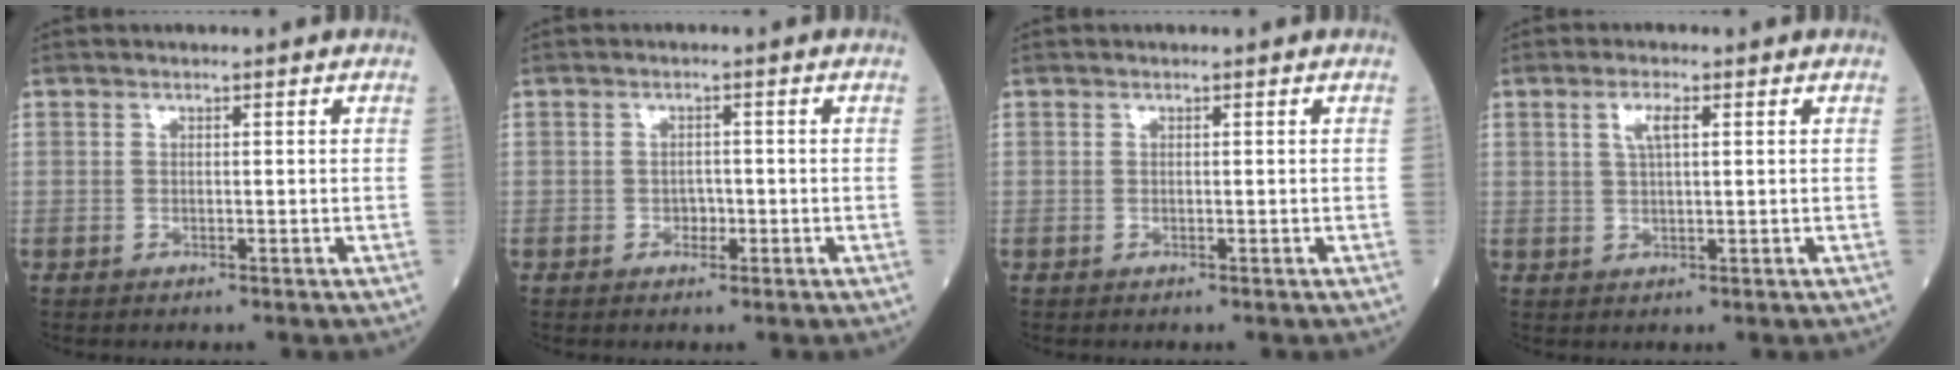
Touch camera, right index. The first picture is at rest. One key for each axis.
{"total": 1.5, "fx": -0.6, "fy": 1.1, "fz": 0.8, "tx": -0.009, "ty": 0.005, "tz": -0.007}
{"total": 0.0}
{"total": 3.0, "fx": 1.1, "fy": 0.7, "fz": 2.7, "tx": -0.056, "ty": 0.005, "tz": 0.022}